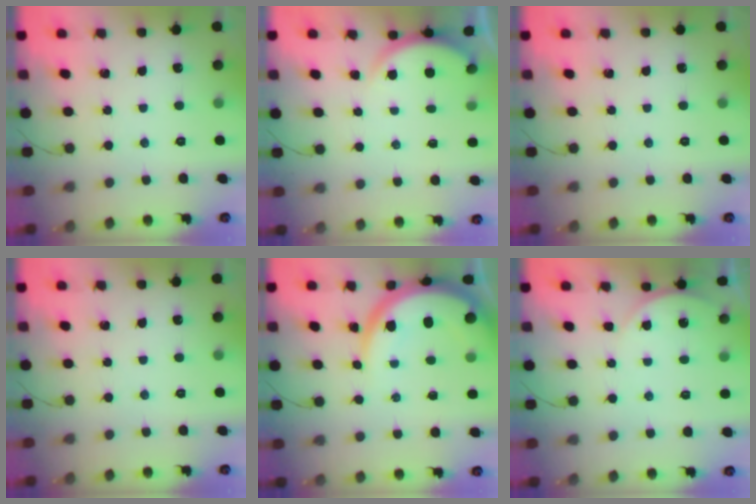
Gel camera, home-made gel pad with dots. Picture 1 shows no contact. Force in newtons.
{"total": 2.2, "press": 2.2, "slide": 0.6}
{"total": 0.0}
{"total": 0.0}
{"total": 12.2, "press": 12.1, "slide": 1.1}
{"total": 3.1, "press": 3.1, "slide": 0.3}